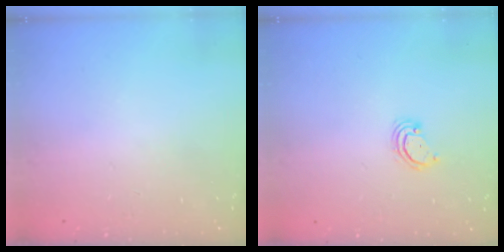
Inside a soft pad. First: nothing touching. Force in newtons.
{"total": 2.8, "press": 2.8, "slide": 0.2}